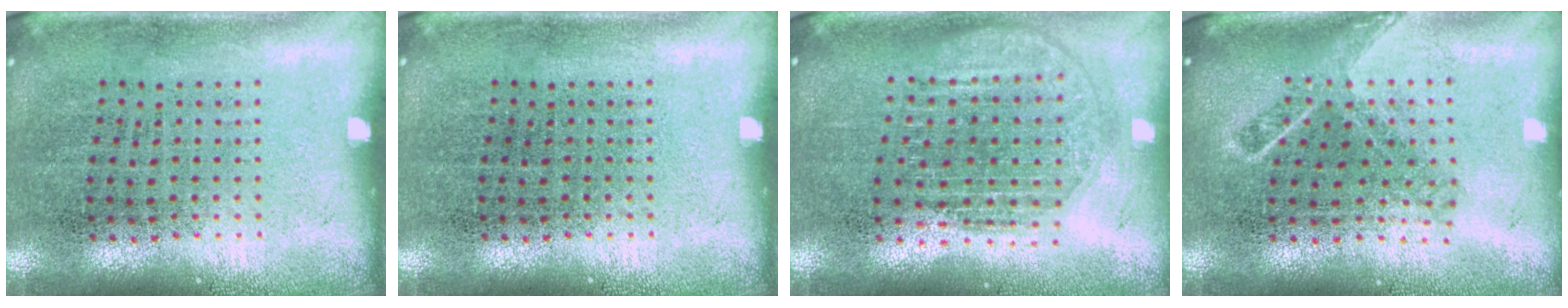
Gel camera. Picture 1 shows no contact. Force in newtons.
{"total": 0.0}
{"total": 1.8, "press": 1.5, "slide": 1.0}
{"total": 1.8, "press": 1.3, "slide": 1.3}